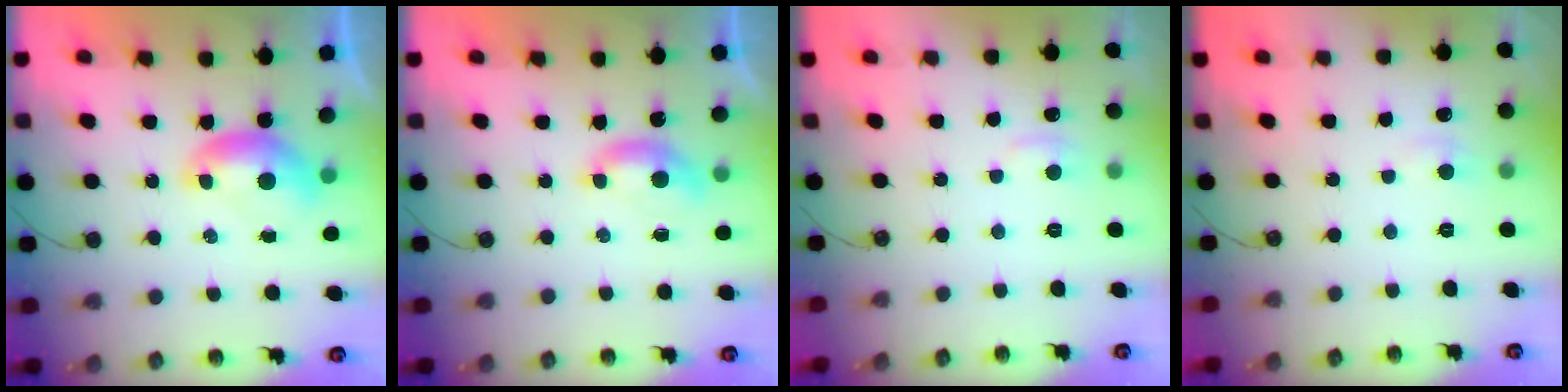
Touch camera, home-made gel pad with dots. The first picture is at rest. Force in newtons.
{"total": 1.6, "press": 1.4, "slide": 0.6}
{"total": 1.0, "press": 0.5, "slide": 0.8}
{"total": 1.3, "press": 1.1, "slide": 0.5}